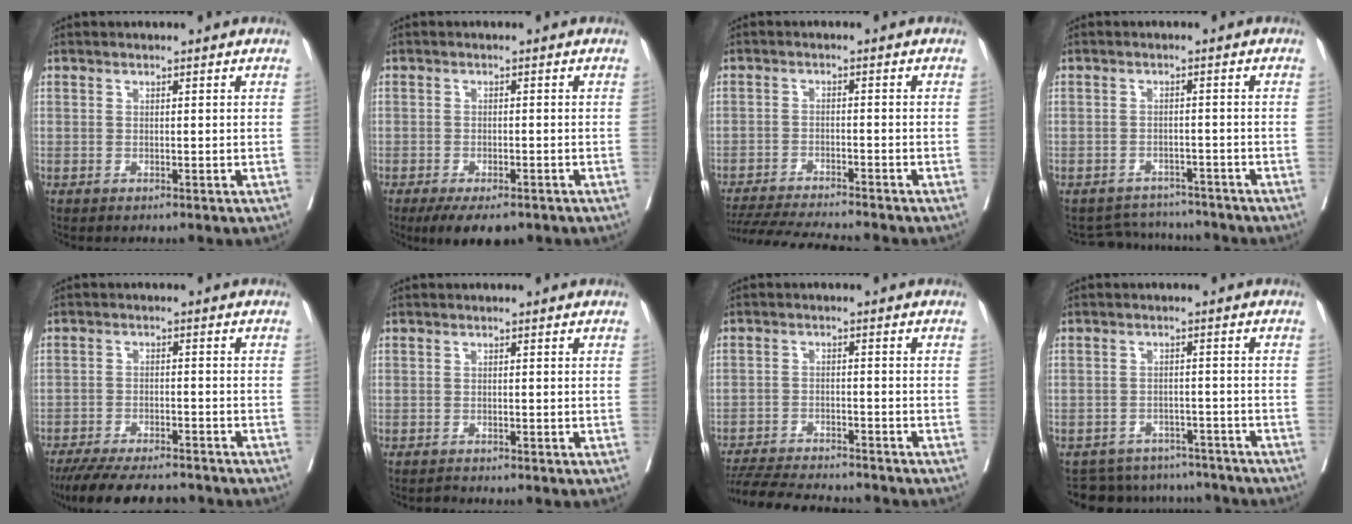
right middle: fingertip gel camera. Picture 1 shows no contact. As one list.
[{"total": 5.9, "force": [-4.3, 2.3, 3.3], "torque": [-0.043, -0.007, -0.067]}, {"total": 11.5, "force": [-10.7, 0.1, 4.3], "torque": [-0.067, -0.018, -0.165]}, {"total": 6.2, "force": [-5.9, 1.4, -0.7], "torque": [0.008, 0.013, -0.083]}, {"total": 13.5, "force": [-12.0, 2.5, 5.5], "torque": [-0.100, -0.015, -0.174]}, {"total": 0.7, "force": [-0.7, 0.0, -0.2], "torque": [0.000, -0.006, -0.012]}, {"total": 13.0, "force": [-12.2, 1.4, 4.5], "torque": [-0.079, -0.012, -0.181]}, {"total": 11.0, "force": [-10.2, 3.9, 0.7], "torque": [-0.013, 0.017, -0.126]}]